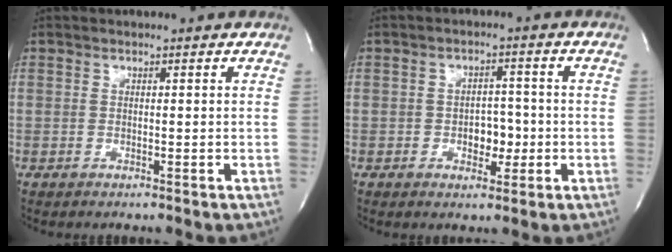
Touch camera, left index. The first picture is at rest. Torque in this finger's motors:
{"motor_torque": [0.05, -0.01, 0.05, 0.02]}